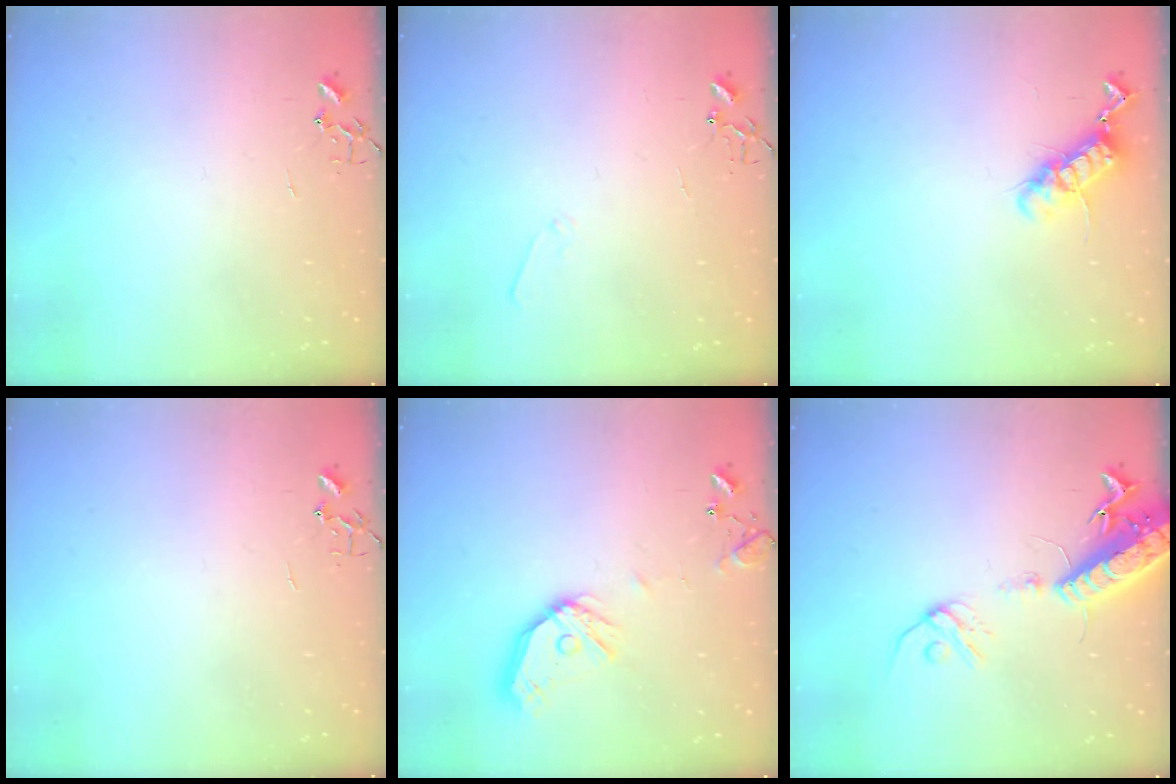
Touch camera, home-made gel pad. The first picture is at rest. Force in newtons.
{"total": 4.8, "press": 4.7, "slide": 0.7}
{"total": 11.7, "press": 11.6, "slide": 1.2}
{"total": 0.0}
{"total": 13.4, "press": 13.2, "slide": 2.1}
{"total": 16.6, "press": 16.1, "slide": 4.0}